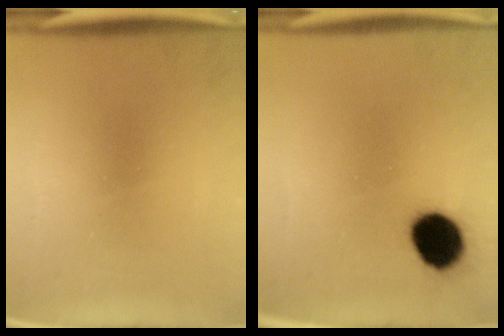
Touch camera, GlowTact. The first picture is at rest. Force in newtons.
{"total": 10.3}